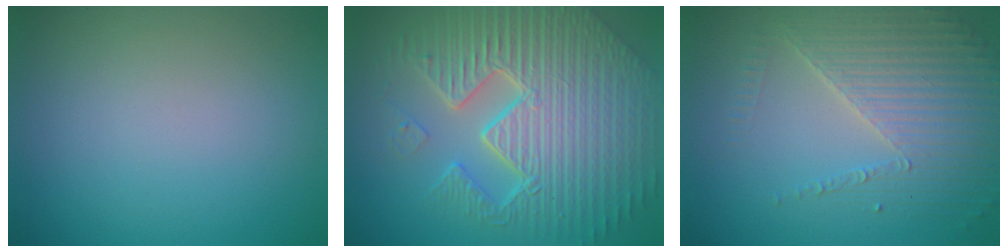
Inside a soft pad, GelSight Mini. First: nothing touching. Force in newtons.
{"total": 11.2, "press": 7.1, "slide": 8.6}
{"total": 4.4, "press": 3.9, "slide": 2.1}